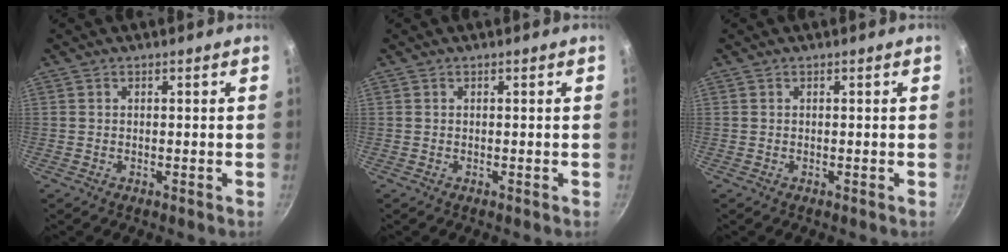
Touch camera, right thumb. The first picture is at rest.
{"total": 0.0}
{"total": 0.0}